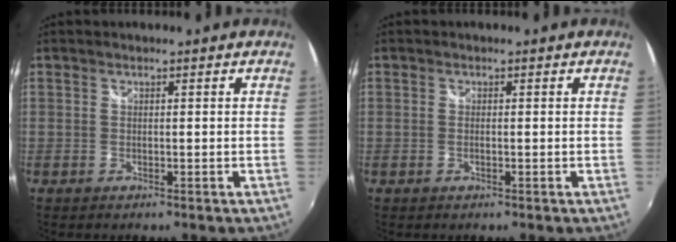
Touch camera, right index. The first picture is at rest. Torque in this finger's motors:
{"motor_torque": [-0.59, 0.25, -0.05, 0.00]}